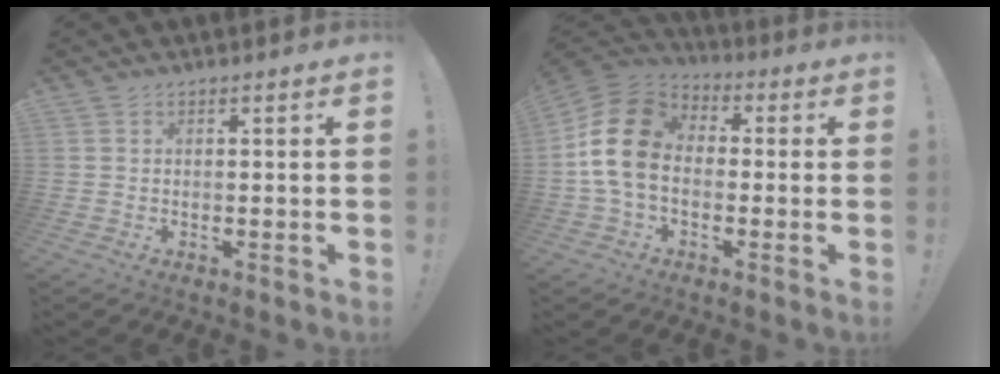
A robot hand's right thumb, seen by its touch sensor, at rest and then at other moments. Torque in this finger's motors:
{"motor_torque": [1.93, 2.31, 1.56, -0.45, 0.49]}